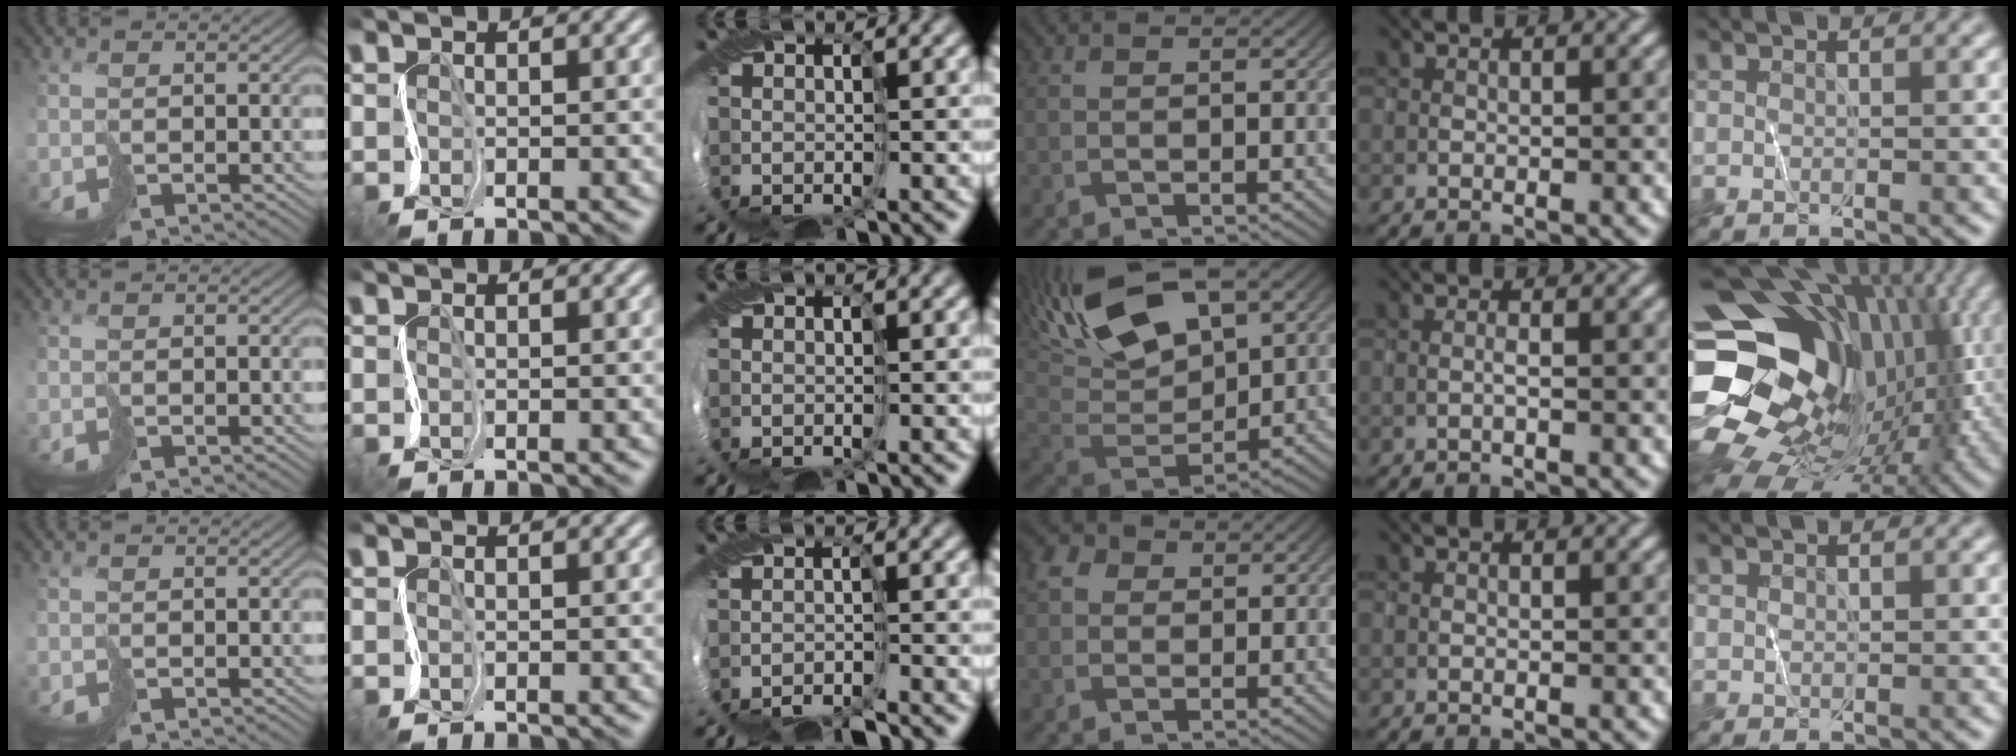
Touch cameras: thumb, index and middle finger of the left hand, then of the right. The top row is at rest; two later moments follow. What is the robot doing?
{"motion": "cut", "object": "receipt paper"}